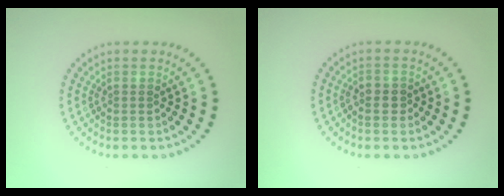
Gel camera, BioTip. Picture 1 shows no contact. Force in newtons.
{"total": 1.2, "press": 1.1, "slide": 0.3}